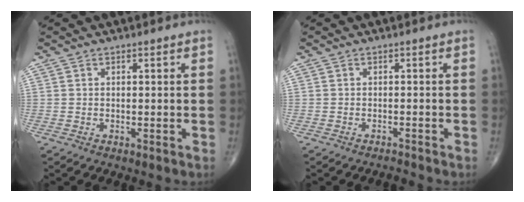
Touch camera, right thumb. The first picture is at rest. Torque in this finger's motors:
{"motor_torque": [-0.23, -0.07, -0.22, -0.17, -0.05]}